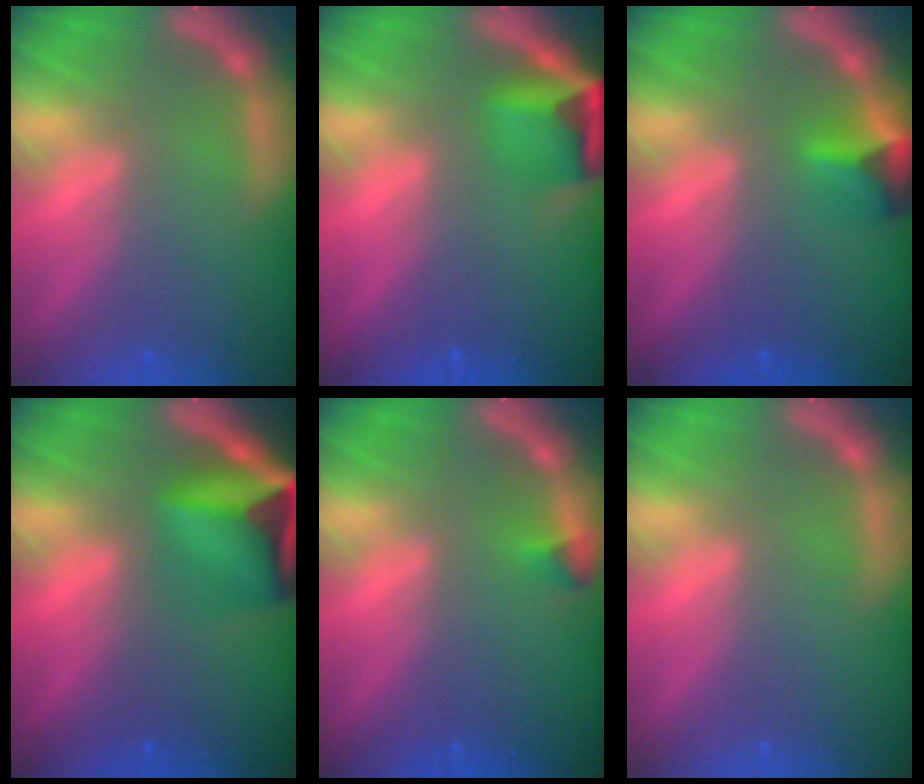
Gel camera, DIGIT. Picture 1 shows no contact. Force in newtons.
{"total": 4.9}
{"total": 2.9}
{"total": 9.5}
{"total": 0.9}
{"total": 0.0}